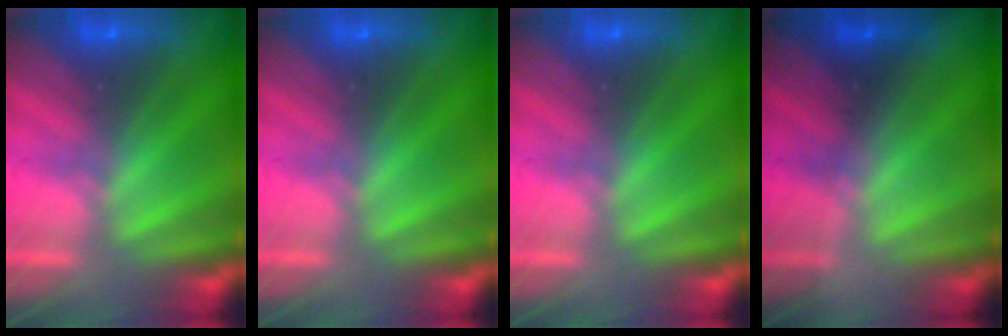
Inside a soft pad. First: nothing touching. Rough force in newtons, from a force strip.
{"total": 0.0}
{"total": 0.0}
{"total": 1.6}